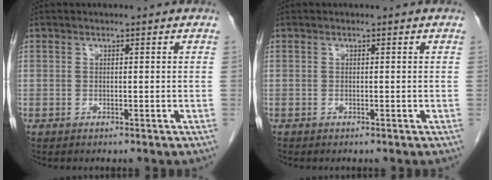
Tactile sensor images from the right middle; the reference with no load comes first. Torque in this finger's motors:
{"motor_torque": [-0.09, -0.26, -0.03, 0.00]}